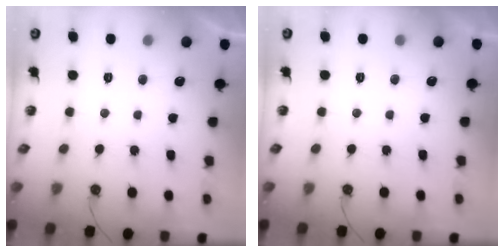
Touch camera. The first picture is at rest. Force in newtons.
{"total": 0.0}